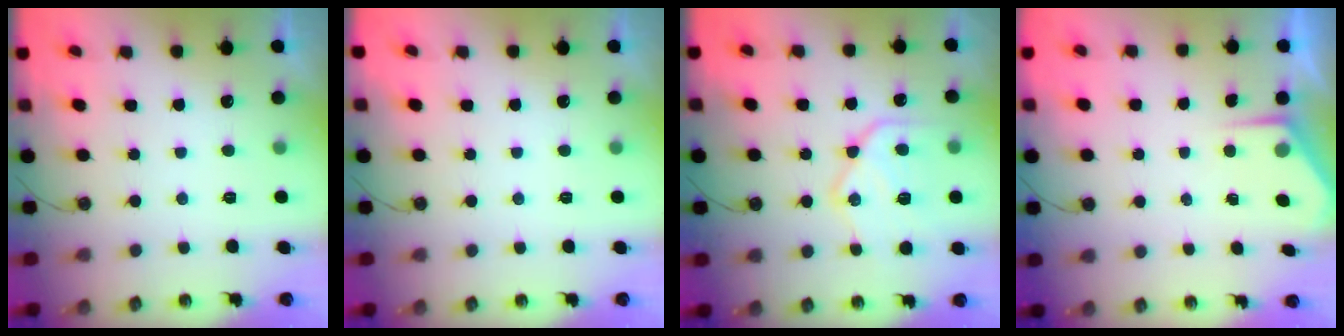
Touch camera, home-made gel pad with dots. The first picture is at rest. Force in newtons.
{"total": 0.0}
{"total": 17.8, "press": 17.8, "slide": 1.6}
{"total": 2.8, "press": 2.8, "slide": 0.4}